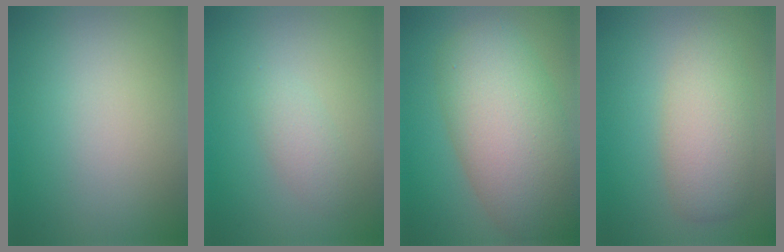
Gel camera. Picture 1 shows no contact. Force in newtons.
{"total": 1.7, "press": 1.7, "slide": 0.0}
{"total": 9.7, "press": 9.7, "slide": 0.8}
{"total": 4.4, "press": 4.4, "slide": 0.4}